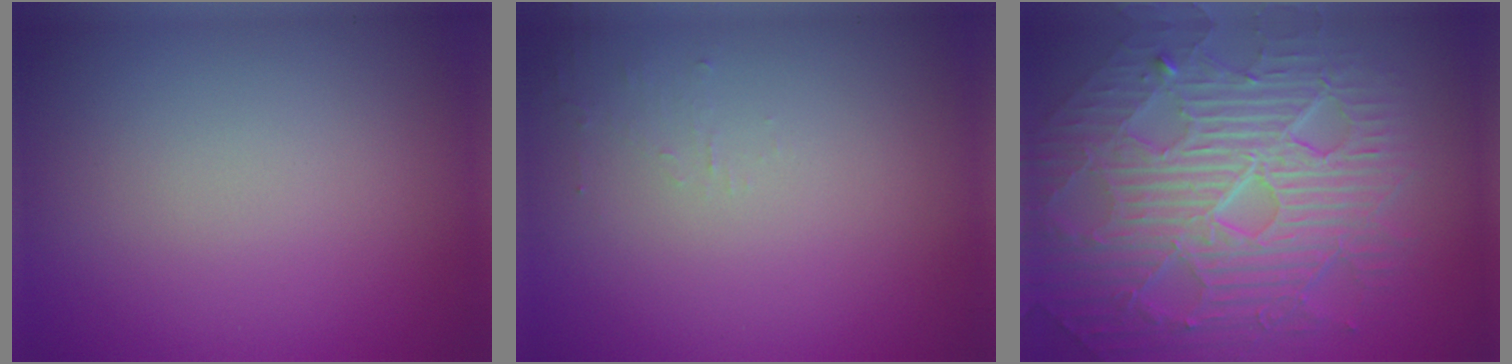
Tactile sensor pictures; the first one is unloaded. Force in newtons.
{"total": 0.9, "press": 0.9, "slide": 0.1}
{"total": 10.8, "press": 7.0, "slide": 8.2}